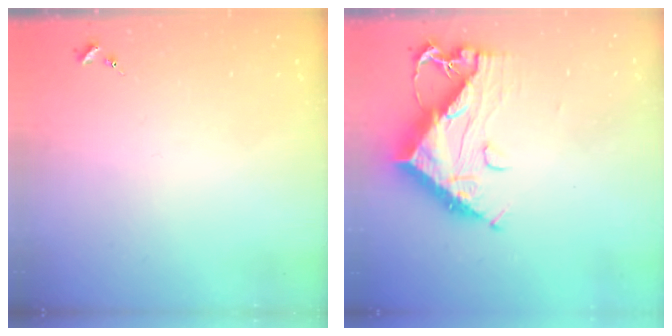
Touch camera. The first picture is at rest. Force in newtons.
{"total": 13.6, "press": 13.6, "slide": 1.1}